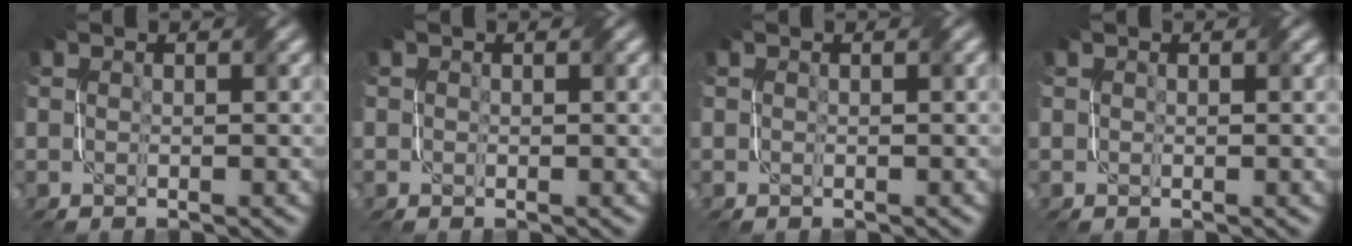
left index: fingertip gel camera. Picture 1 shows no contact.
{"total": 0.6, "force": [0.3, 0.3, 0.4], "torque": [-0.004, 0.000, 0.005]}
{"total": 0.0}
{"total": 0.8, "force": [0.4, 0.2, 0.7], "torque": [-0.008, -0.001, 0.006]}